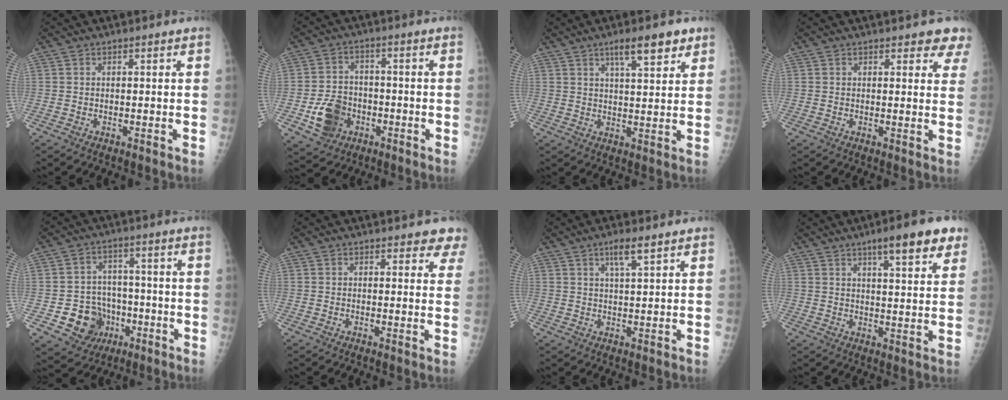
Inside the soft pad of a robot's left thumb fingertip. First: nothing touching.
{"total": 9.0, "force": [-3.5, 7.2, 4.2], "torque": [-0.053, 0.018, -0.057]}
{"total": 7.8, "force": [4.8, 2.1, 5.8], "torque": [-0.076, -0.021, 0.075]}
{"total": 5.1, "force": [4.1, 2.1, 2.2], "torque": [0.012, -0.017, 0.033]}
{"total": 10.7, "force": [-3.8, 9.3, 3.7], "torque": [-0.018, 0.030, -0.050]}
{"total": 4.7, "force": [4.0, 1.9, 1.7], "torque": [0.017, -0.017, 0.031]}
{"total": 4.1, "force": [2.5, 0.6, 3.2], "torque": [-0.063, -0.011, 0.047]}
{"total": 11.0, "force": [6.6, 2.3, 8.4], "torque": [-0.095, -0.024, 0.090]}